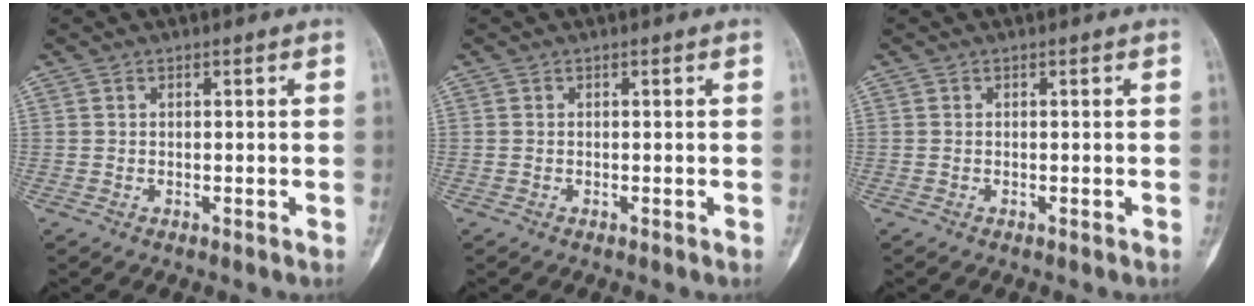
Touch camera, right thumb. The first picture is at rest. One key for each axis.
{"total": 0.0}
{"total": 0.0}